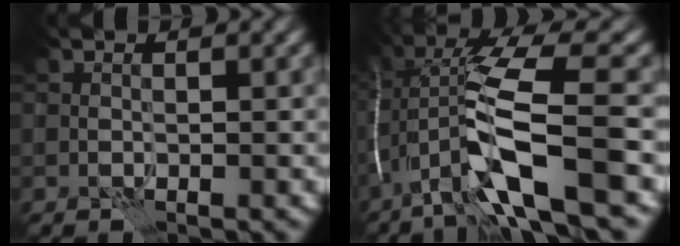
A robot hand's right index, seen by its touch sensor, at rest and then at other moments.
{"total": 11.1, "force": [-4.6, 2.2, 9.8], "torque": [-0.195, 0.007, -0.077]}